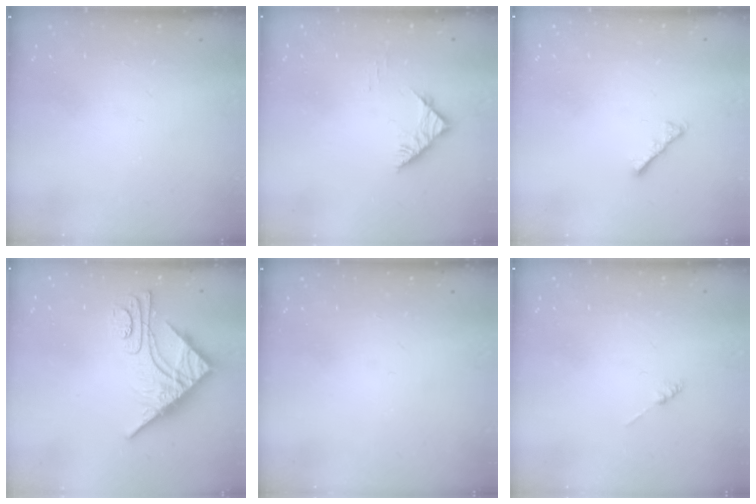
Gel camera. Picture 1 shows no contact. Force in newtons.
{"total": 5.3, "press": 5.3, "slide": 0.2}
{"total": 3.4, "press": 3.4, "slide": 0.6}
{"total": 10.9, "press": 10.8, "slide": 1.0}
{"total": 0.0}
{"total": 0.0}